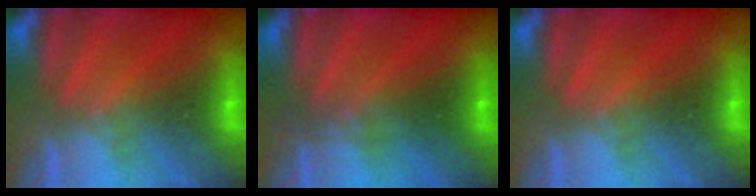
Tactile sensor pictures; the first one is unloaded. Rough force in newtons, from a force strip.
{"total": 2.3}
{"total": 0.0}